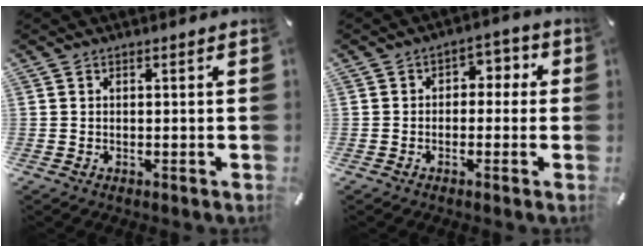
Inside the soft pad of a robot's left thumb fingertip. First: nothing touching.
{"total": 3.6, "force": [-1.5, 2.8, 1.7], "torque": [-0.027, 0.016, -0.036]}